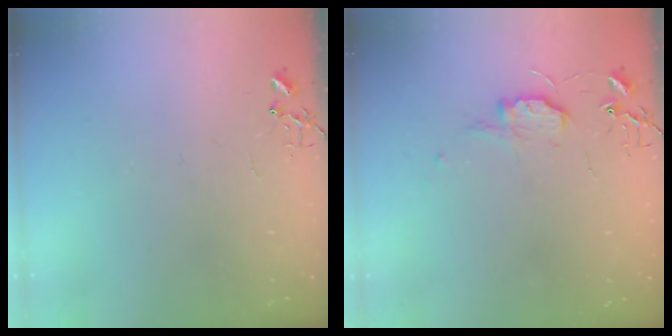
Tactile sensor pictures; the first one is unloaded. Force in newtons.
{"total": 7.3, "press": 7.3, "slide": 0.7}